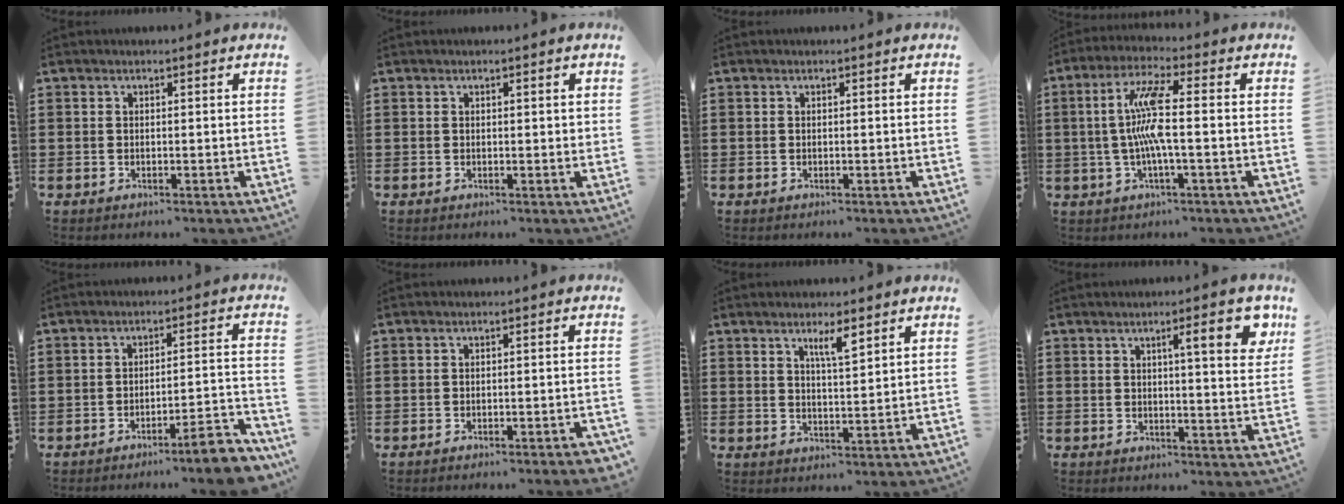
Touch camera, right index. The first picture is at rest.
{"total": 0.5, "force": [0.2, 0.2, 0.4], "torque": [-0.008, 0.002, 0.004]}
{"total": 0.0}
{"total": 8.3, "force": [-0.5, 0.9, 8.2], "torque": [-0.176, -0.008, -0.021]}
{"total": 6.2, "force": [-5.1, 0.2, 3.5], "torque": [-0.054, -0.004, -0.095]}
{"total": 1.6, "force": [-1.5, 0.0, 0.6], "torque": [-0.011, 0.001, -0.029]}
{"total": 3.8, "force": [2.5, 0.6, 2.8], "torque": [-0.051, 0.001, 0.040]}
{"total": 7.5, "force": [3.3, 1.4, 6.6], "torque": [-0.094, -0.004, 0.044]}